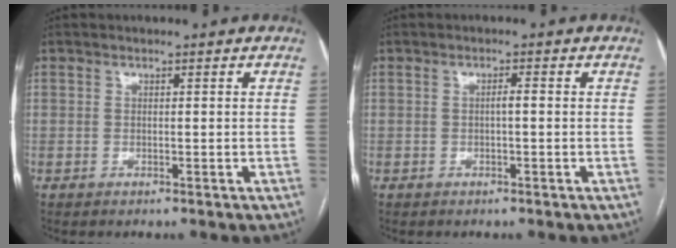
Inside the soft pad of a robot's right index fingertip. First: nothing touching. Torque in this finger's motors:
{"motor_torque": [0.29, -0.01, 0.00, 0.04]}